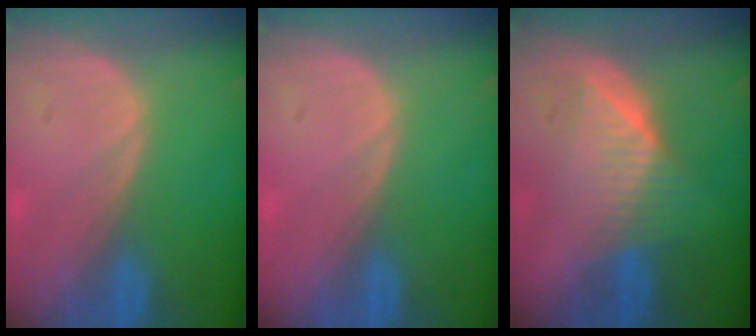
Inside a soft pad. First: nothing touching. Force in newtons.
{"total": 0.0}
{"total": 6.5, "press": 6.4, "slide": 1.1}